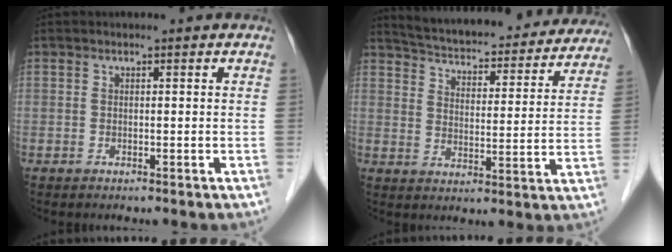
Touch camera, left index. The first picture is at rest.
{"total": 25.6, "force": [23.6, 6.3, 8.0], "torque": [-0.127, -0.018, 0.297]}